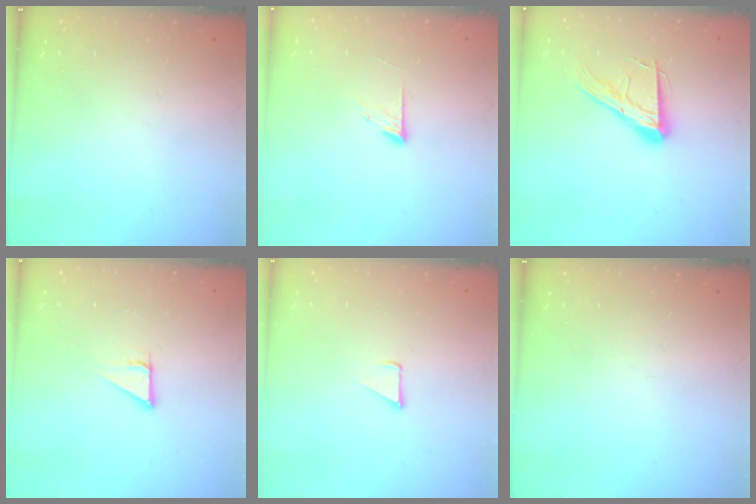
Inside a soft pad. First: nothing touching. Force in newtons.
{"total": 7.7, "press": 7.7, "slide": 0.8}
{"total": 13.0, "press": 13.0, "slide": 1.0}
{"total": 2.8, "press": 2.8, "slide": 0.1}
{"total": 1.7, "press": 1.7, "slide": 0.1}
{"total": 0.0}